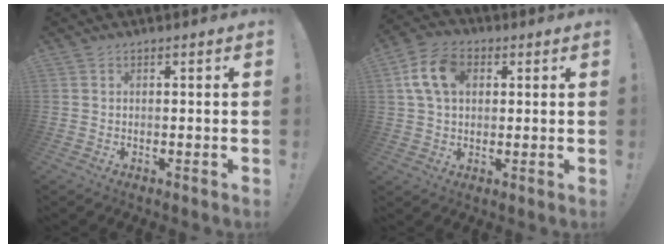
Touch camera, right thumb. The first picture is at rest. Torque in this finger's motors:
{"motor_torque": [0.91, 0.93, 0.10, 0.11, 0.04]}